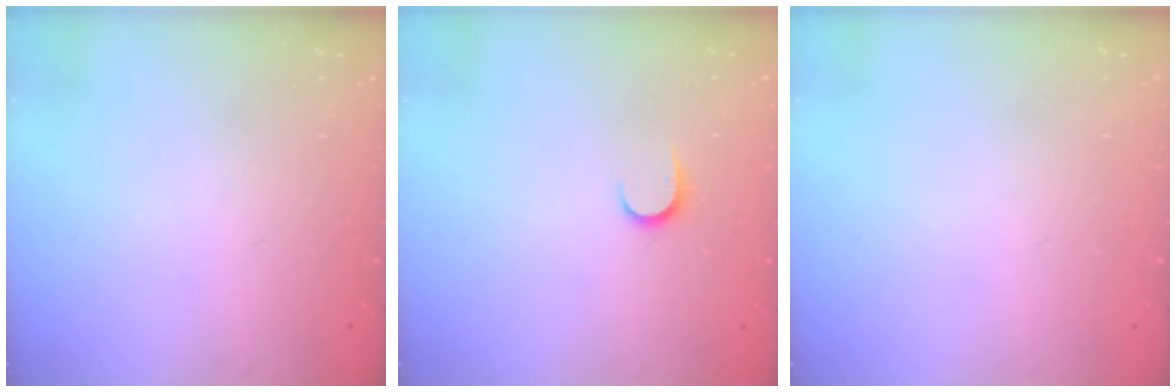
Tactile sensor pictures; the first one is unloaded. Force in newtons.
{"total": 5.1, "press": 5.1, "slide": 0.5}
{"total": 0.0}